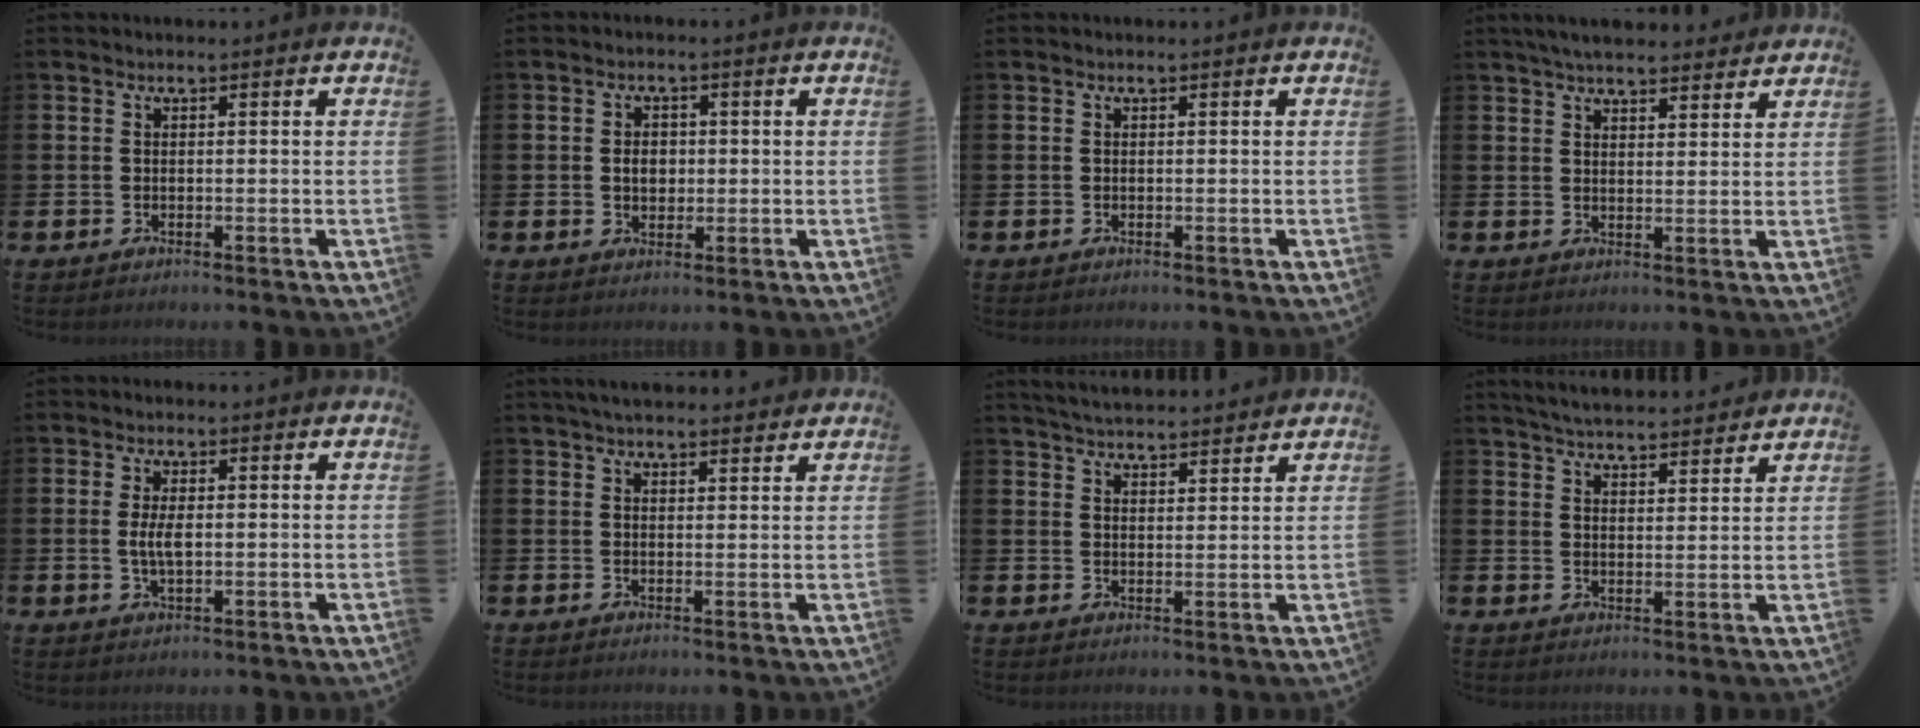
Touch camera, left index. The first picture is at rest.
{"total": 2.8, "force": [0.1, 2.2, 1.8], "torque": [-0.020, 0.002, -0.004]}
{"total": 0.0}
{"total": 4.7, "force": [4.5, 0.9, 1.1], "torque": [-0.030, -0.012, 0.084]}
{"total": 3.5, "force": [0.1, 1.5, 3.1], "torque": [-0.066, 0.001, -0.002]}
{"total": 3.4, "force": [3.2, 0.7, 0.9], "torque": [-0.022, -0.006, 0.059]}
{"total": 4.4, "force": [4.3, 0.3, 0.3], "torque": [-0.016, -0.023, 0.078]}
{"total": 5.1, "force": [5.0, 0.4, 0.6], "torque": [-0.024, -0.031, 0.089]}